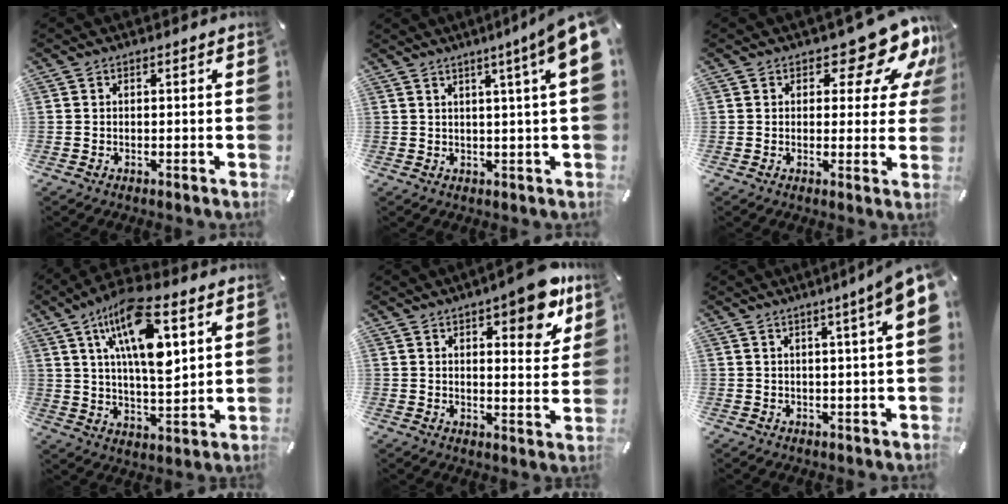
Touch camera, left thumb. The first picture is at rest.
{"total": 8.5, "force": [3.8, -0.3, 7.6], "torque": [-0.131, -0.021, 0.062]}
{"total": 12.9, "force": [7.6, 5.9, 8.7], "torque": [-0.105, -0.054, 0.124]}
{"total": 16.3, "force": [7.6, 6.0, 13.2], "torque": [-0.245, -0.015, 0.120]}
{"total": 11.1, "force": [7.5, 3.7, 7.2], "torque": [-0.083, -0.047, 0.123]}
{"total": 7.0, "force": [3.0, 0.0, 6.4], "torque": [-0.106, -0.013, 0.048]}